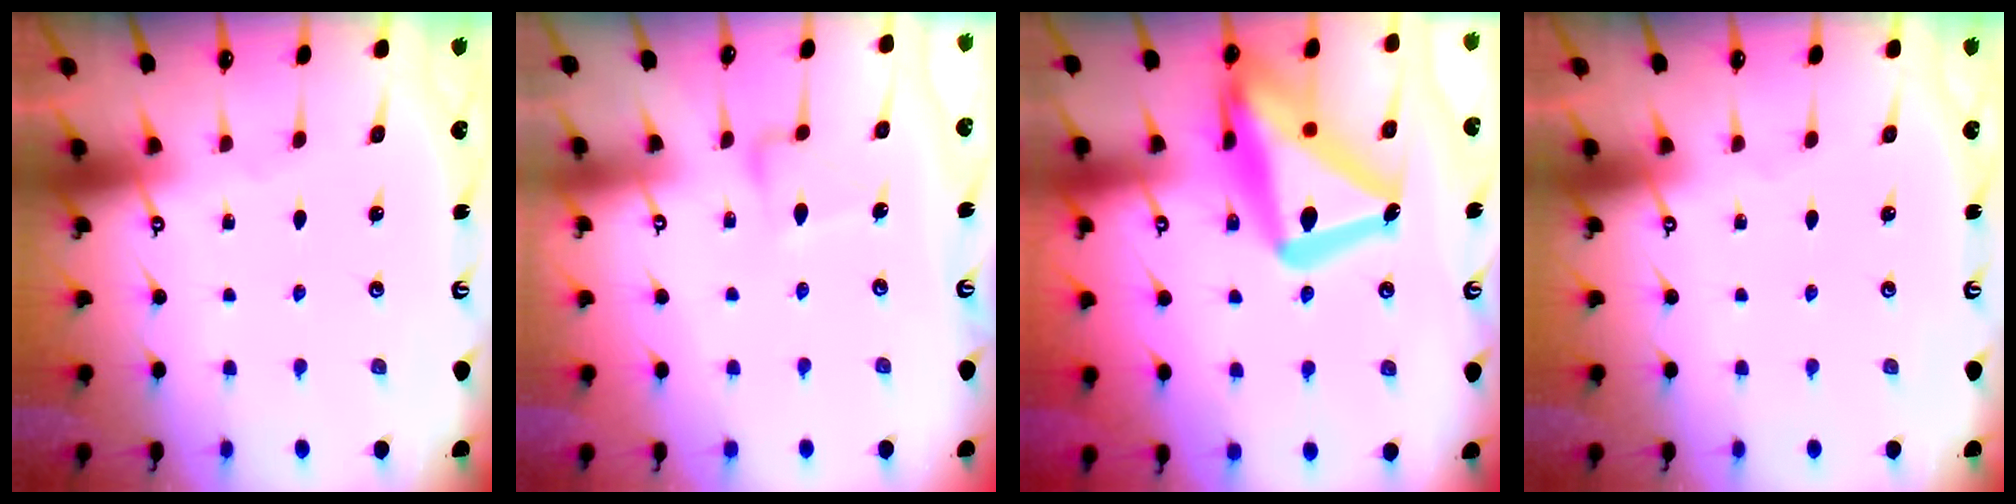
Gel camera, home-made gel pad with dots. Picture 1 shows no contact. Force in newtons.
{"total": 8.5, "press": 8.5, "slide": 0.4}
{"total": 24.9, "press": 24.8, "slide": 2.1}
{"total": 0.0}